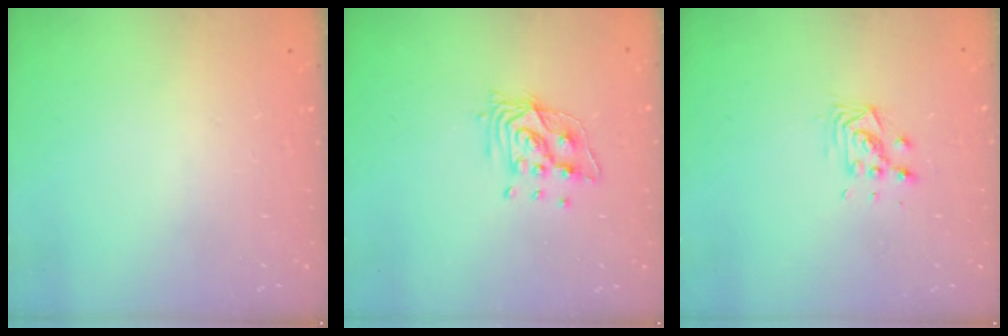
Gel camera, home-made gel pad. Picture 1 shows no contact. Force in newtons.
{"total": 10.3, "press": 10.3, "slide": 0.7}
{"total": 6.1, "press": 6.1, "slide": 0.5}